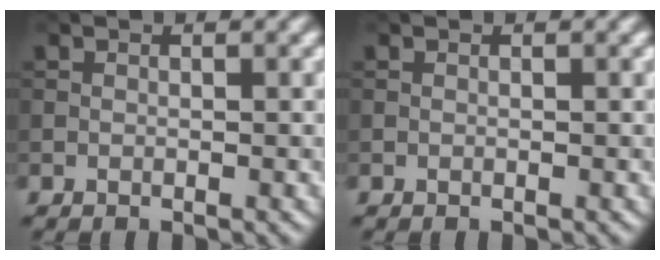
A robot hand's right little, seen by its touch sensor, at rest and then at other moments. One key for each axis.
{"total": 0.0}